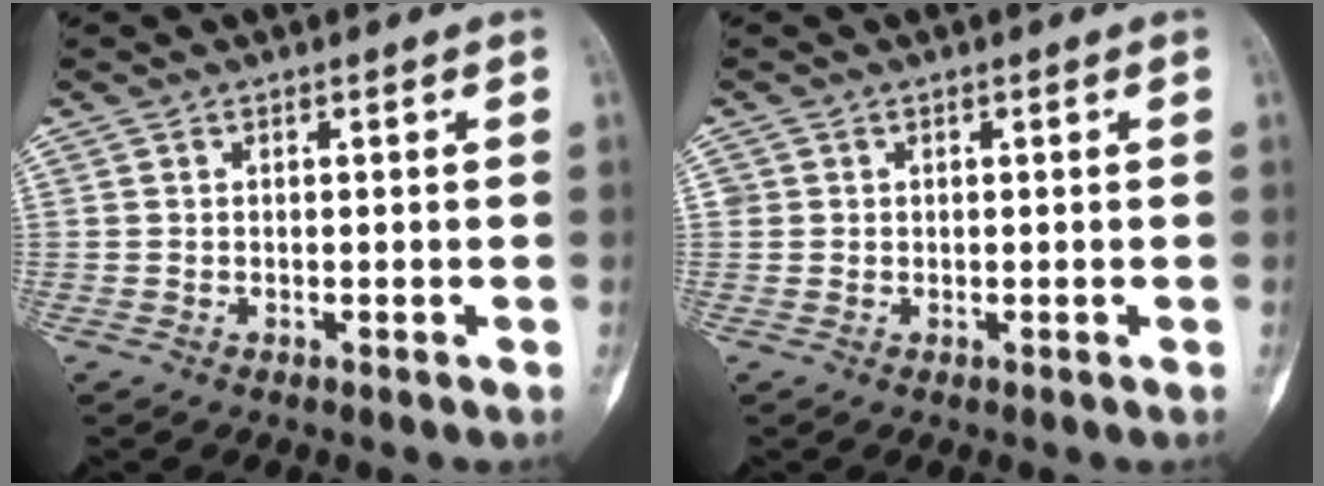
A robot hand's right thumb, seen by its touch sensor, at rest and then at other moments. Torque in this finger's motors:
{"motor_torque": [-0.16, 0.00, -0.04, 0.27, 0.00]}